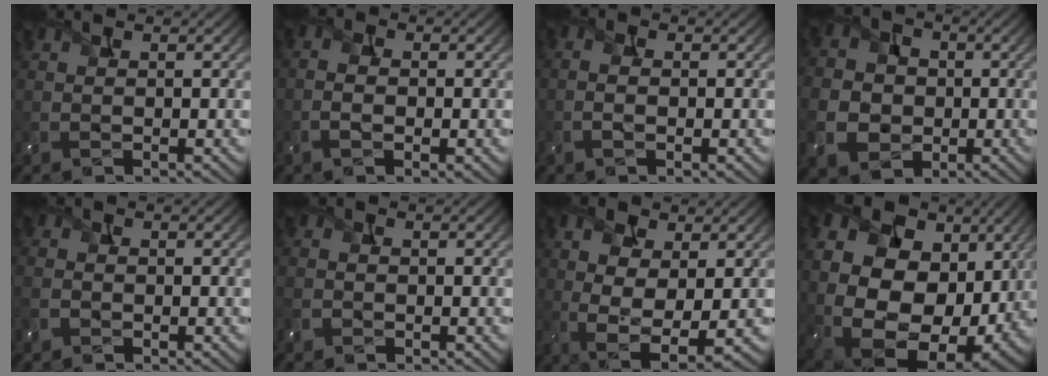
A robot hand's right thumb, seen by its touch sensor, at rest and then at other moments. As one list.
[{"total": 3.1, "force": [-0.7, 1.6, 2.6], "torque": [-0.048, 0.003, -0.025]}, {"total": 2.2, "force": [-0.4, 0.9, 2.0], "torque": [-0.034, -0.001, -0.019]}, {"total": 8.7, "force": [-1.7, 7.7, 3.7], "torque": [-0.119, -0.025, -0.048]}, {"total": 1.5, "force": [-0.8, 1.0, 0.7], "torque": [-0.019, 0.001, -0.024]}, {"total": 1.1, "force": [-0.7, 0.6, 0.5], "torque": [-0.013, 0.002, -0.019]}, {"total": 8.0, "force": [0.0, 3.5, 7.2], "torque": [-0.165, -0.002, 0.000]}, {"total": 21.3, "force": [3.3, 15.9, 13.8], "torque": [-0.284, -0.007, 0.092]}]